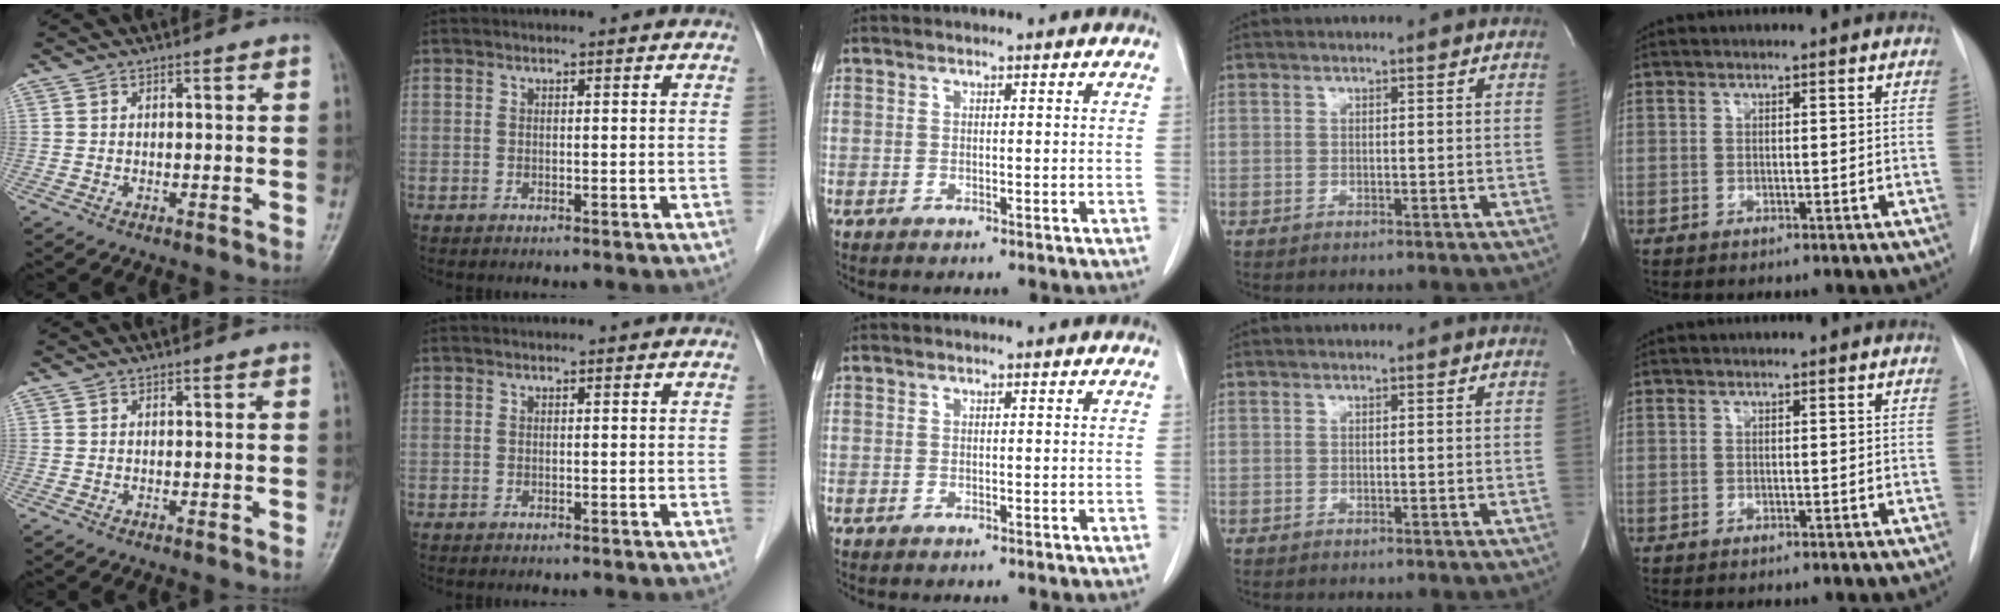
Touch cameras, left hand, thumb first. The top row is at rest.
{}